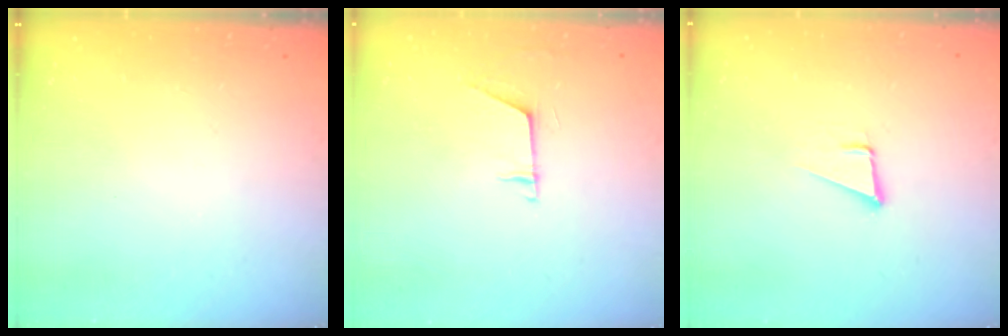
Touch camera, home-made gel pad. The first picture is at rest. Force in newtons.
{"total": 6.1, "press": 6.1, "slide": 0.5}
{"total": 3.6, "press": 2.7, "slide": 2.4}